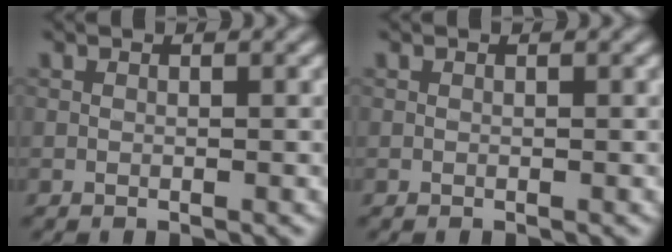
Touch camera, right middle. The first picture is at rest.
{"total": 0.0}